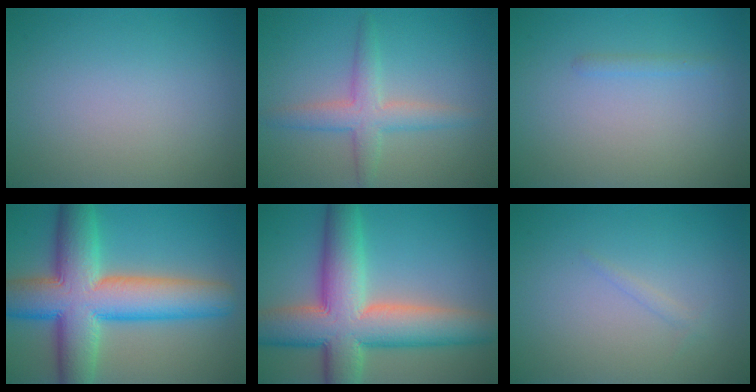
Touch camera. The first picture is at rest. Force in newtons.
{"total": 3.3, "press": 3.3, "slide": 0.1}
{"total": 0.7, "press": 0.7, "slide": 0.0}
{"total": 12.3, "press": 12.3, "slide": 0.4}
{"total": 11.5, "press": 11.5, "slide": 0.4}
{"total": 0.6, "press": 0.6, "slide": 0.1}